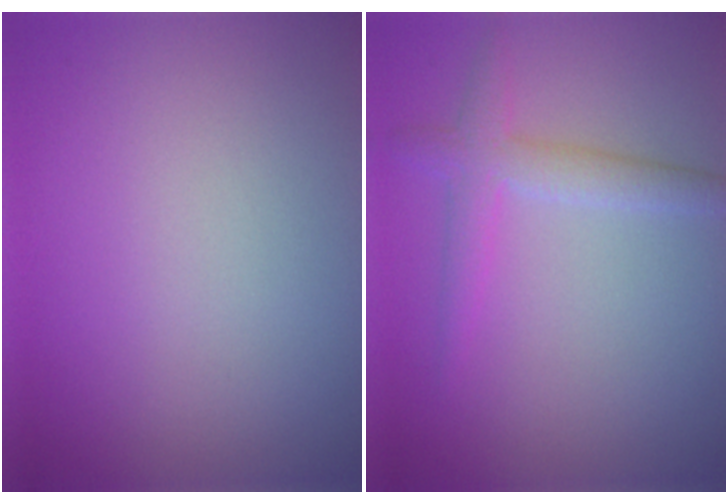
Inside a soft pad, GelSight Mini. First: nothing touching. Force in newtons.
{"total": 2.8, "press": 2.8, "slide": 0.1}